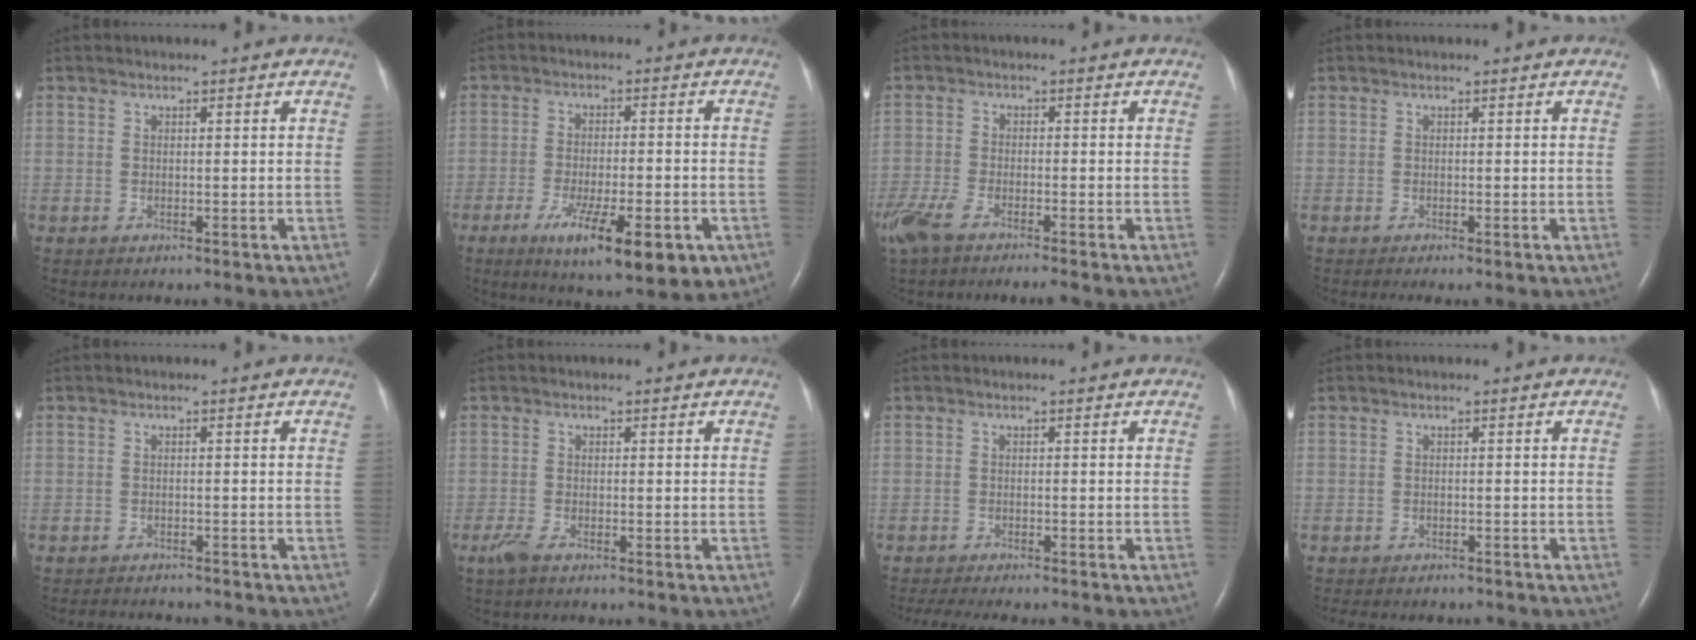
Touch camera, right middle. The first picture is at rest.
{"total": 13.4, "force": [-6.6, 3.2, 11.2], "torque": [-0.154, -0.021, -0.093]}
{"total": 7.9, "force": [-6.1, 1.1, 4.8], "torque": [-0.095, -0.016, -0.111]}
{"total": 0.9, "force": [-0.6, -0.1, 0.7], "torque": [-0.016, -0.002, -0.006]}
{"total": 4.1, "force": [-3.9, 0.7, 1.1], "torque": [-0.016, -0.006, -0.053]}
{"total": 1.9, "force": [-1.3, 0.3, 1.3], "torque": [-0.040, -0.007, -0.030]}
{"total": 7.0, "force": [-6.1, 0.5, 3.4], "torque": [-0.043, -0.011, -0.089]}
{"total": 7.1, "force": [-6.2, 2.0, 2.8], "torque": [-0.037, -0.001, -0.077]}